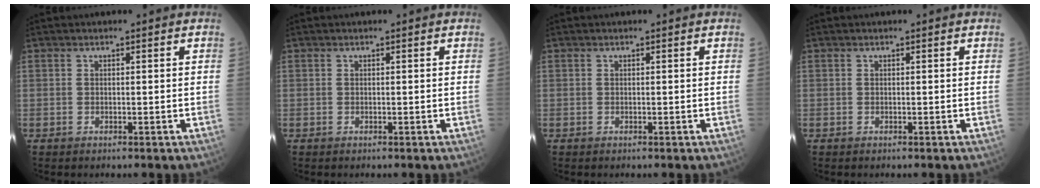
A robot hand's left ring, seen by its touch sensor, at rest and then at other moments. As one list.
[{"total": 0.0}, {"total": 0.0}, {"total": 0.0}]